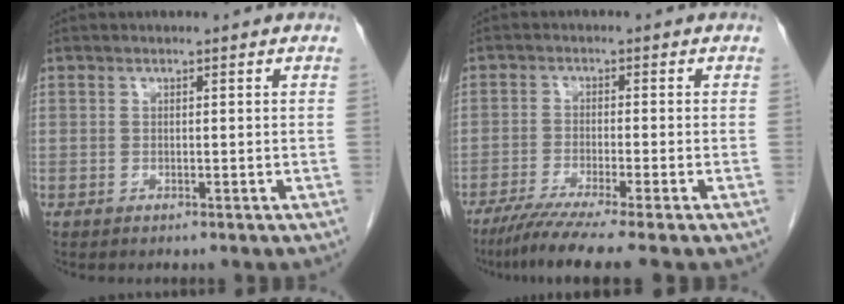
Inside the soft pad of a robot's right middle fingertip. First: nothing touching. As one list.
[{"total": 8.5, "force": [-6.5, -1.1, 5.3], "torque": [-0.080, -0.027, -0.105]}]